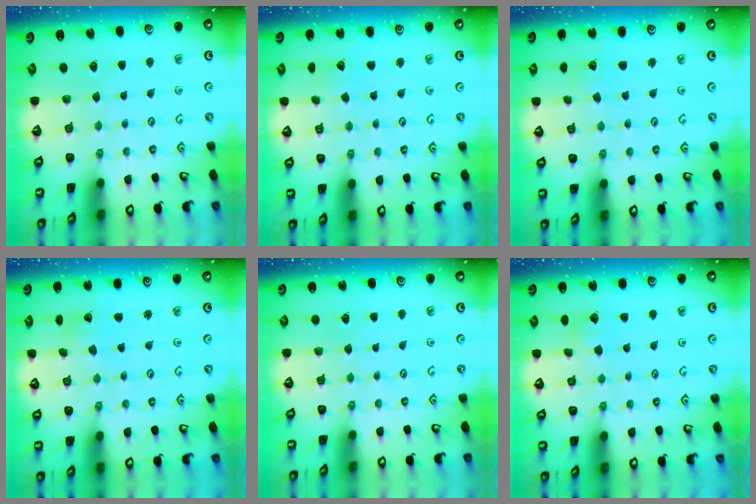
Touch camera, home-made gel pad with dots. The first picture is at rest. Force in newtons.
{"total": 3.1, "press": 3.1, "slide": 0.2}
{"total": 2.4, "press": 2.4, "slide": 0.3}
{"total": 0.8, "press": 0.8, "slide": 0.0}
{"total": 0.0}
{"total": 5.0, "press": 5.0, "slide": 0.6}